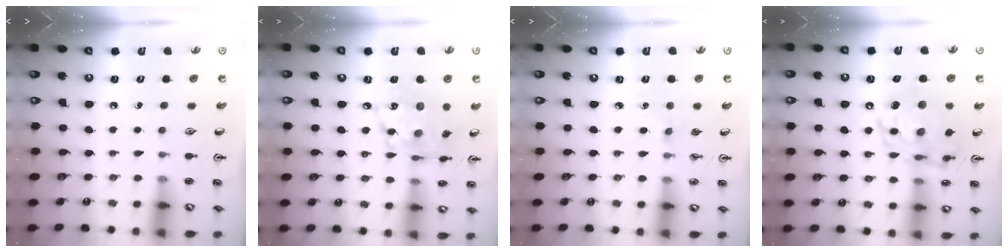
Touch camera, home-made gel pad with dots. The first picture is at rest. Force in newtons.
{"total": 13.2, "press": 13.2, "slide": 0.7}
{"total": 2.7, "press": 2.7, "slide": 0.4}
{"total": 13.7, "press": 13.6, "slide": 1.2}